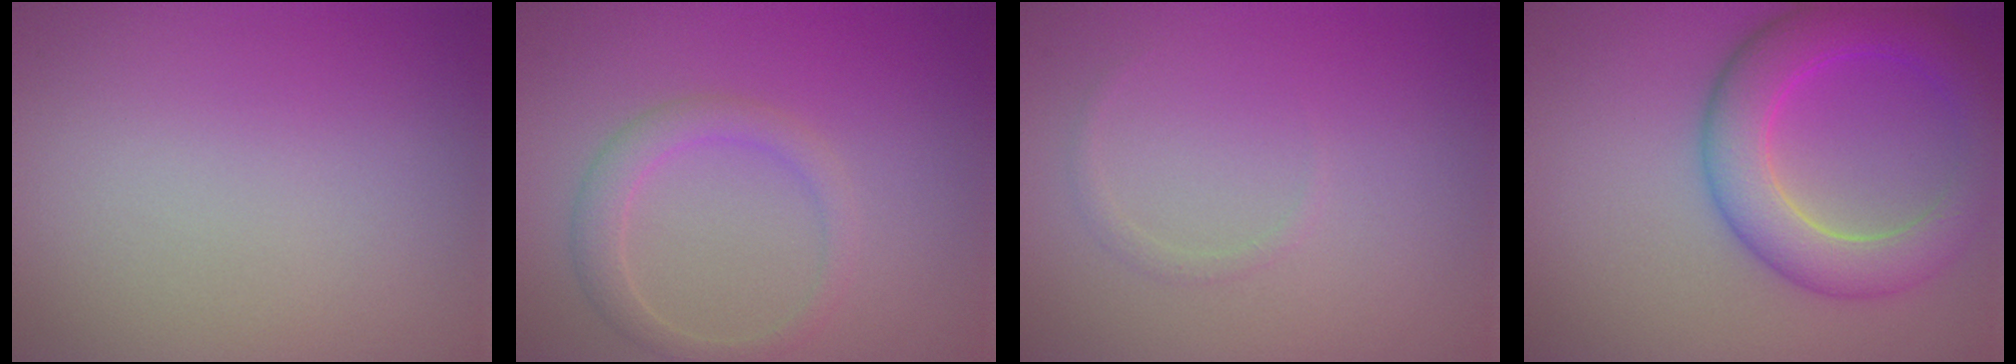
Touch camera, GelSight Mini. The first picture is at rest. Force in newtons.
{"total": 2.4, "press": 2.4, "slide": 0.1}
{"total": 0.6, "press": 0.6, "slide": 0.1}
{"total": 6.5, "press": 6.5, "slide": 0.1}